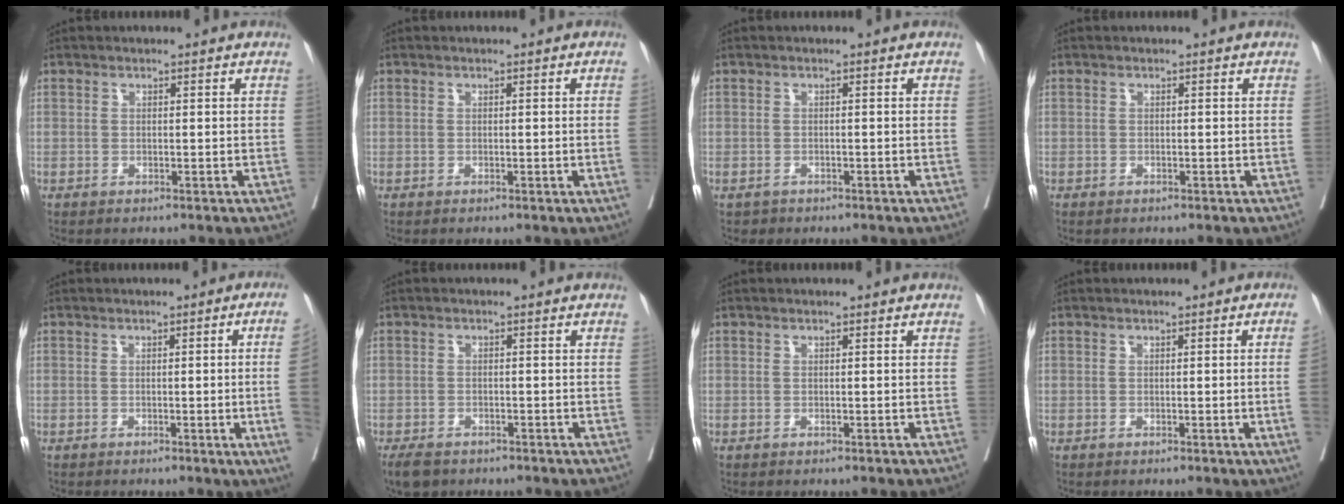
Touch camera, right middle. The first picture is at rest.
{"total": 0.9, "force": [-0.1, -0.4, 0.8], "torque": [-0.008, 0.000, -0.003]}
{"total": 1.1, "force": [-0.8, 0.7, 0.0], "torque": [-0.005, 0.002, -0.010]}
{"total": 0.0}
{"total": 8.4, "force": [-1.1, -2.9, 7.8], "torque": [-0.079, -0.019, -0.014]}
{"total": 4.6, "force": [-3.5, 2.3, 1.9], "torque": [-0.031, -0.005, -0.055]}
{"total": 0.0}
{"total": 3.1, "force": [-0.3, -1.1, 2.9], "torque": [-0.041, -0.007, -0.002]}